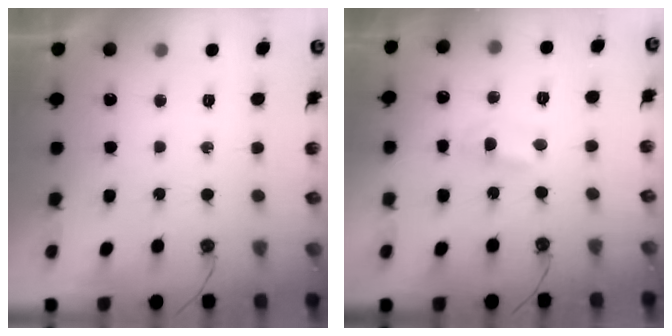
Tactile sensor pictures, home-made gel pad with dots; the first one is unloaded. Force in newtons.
{"total": 1.2, "press": 1.0, "slide": 0.7}